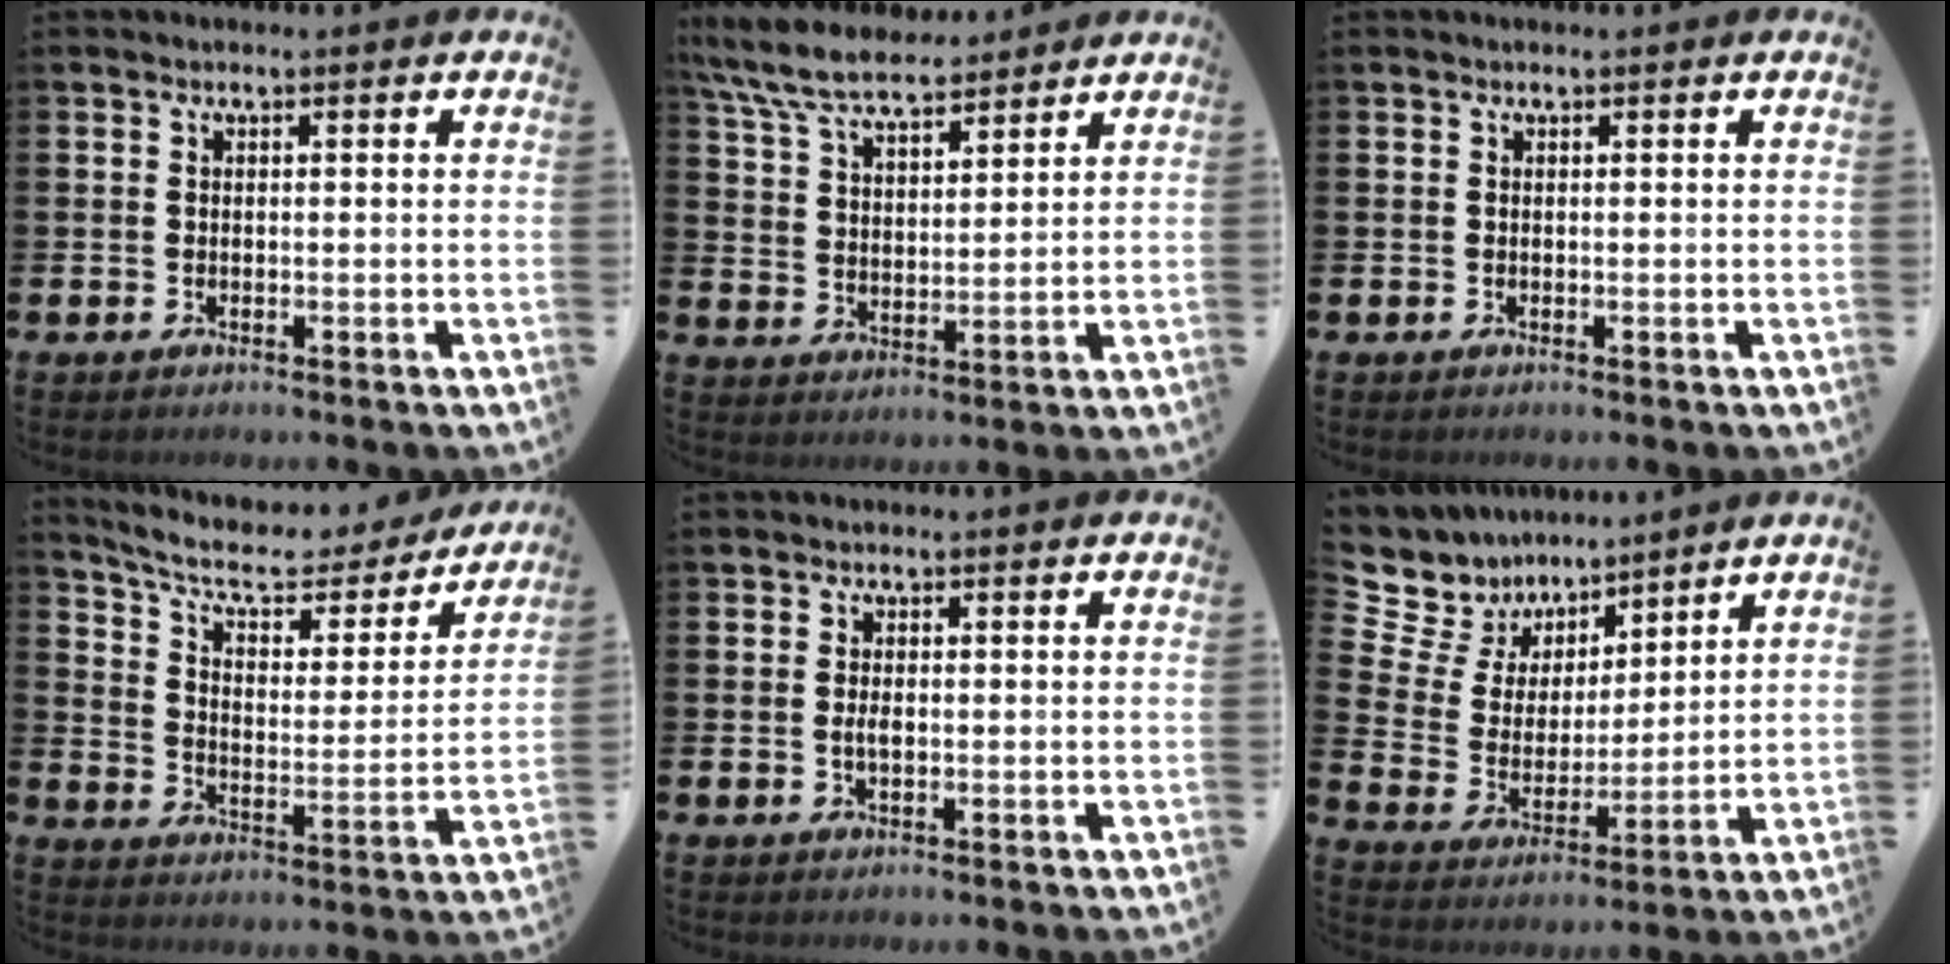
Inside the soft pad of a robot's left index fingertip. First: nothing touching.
{"total": 8.1, "force": [7.4, 1.9, 2.5], "torque": [-0.082, -0.028, 0.138]}
{"total": 0.0}
{"total": 8.4, "force": [7.3, 2.7, 3.3], "torque": [-0.089, -0.049, 0.120]}
{"total": 1.4, "force": [-0.1, 0.6, 1.2], "torque": [-0.024, 0.003, -0.003]}
{"total": 7.2, "force": [5.9, 4.2, 0.2], "torque": [-0.063, -0.044, 0.109]}